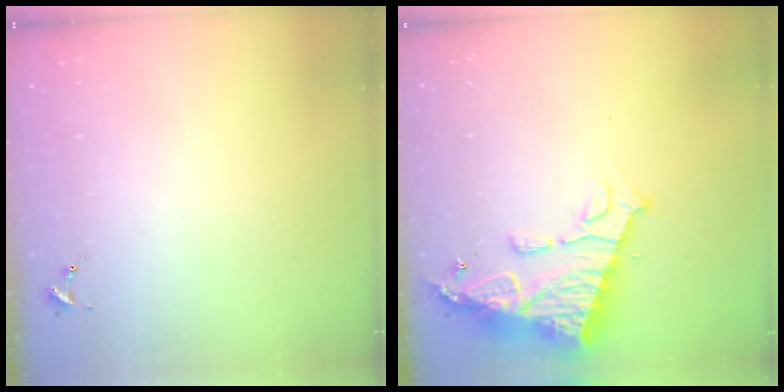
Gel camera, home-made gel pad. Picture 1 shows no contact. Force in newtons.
{"total": 17.7, "press": 17.6, "slide": 1.6}